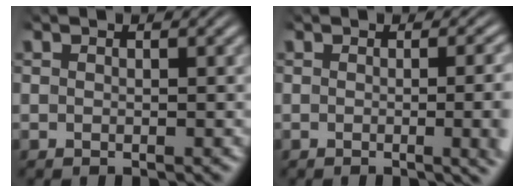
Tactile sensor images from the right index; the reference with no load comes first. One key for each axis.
{"total": 4.8, "fx": 0.0, "fy": 1.5, "fz": 4.5, "tx": -0.031, "ty": 0.020, "tz": -0.016}